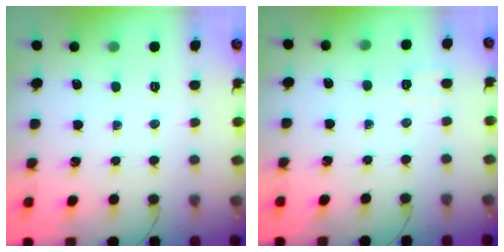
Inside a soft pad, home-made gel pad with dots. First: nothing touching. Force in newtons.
{"total": 2.1, "press": 1.4, "slide": 1.6}